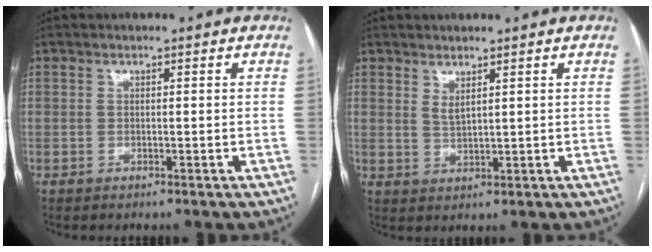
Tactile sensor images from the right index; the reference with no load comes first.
{"total": 1.8, "force": [1.3, 0.3, 1.2], "torque": [-0.027, -0.009, 0.031]}